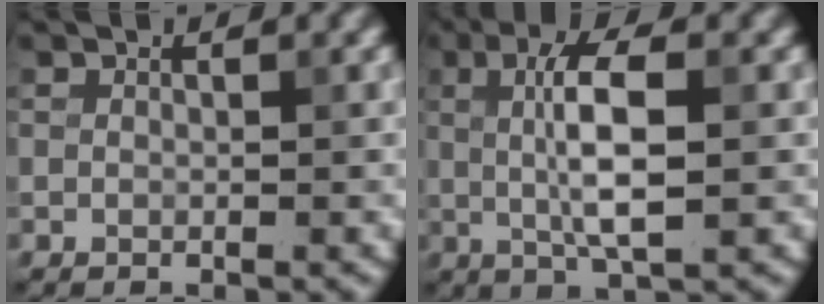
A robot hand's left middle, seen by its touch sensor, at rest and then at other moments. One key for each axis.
{"total": 5.9, "fx": 0.5, "fy": 1.7, "fz": 5.6, "tx": -0.105, "ty": 0.005, "tz": 0.008}